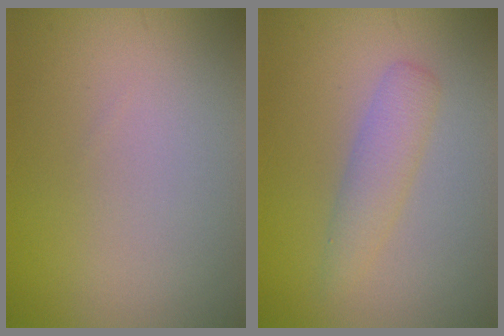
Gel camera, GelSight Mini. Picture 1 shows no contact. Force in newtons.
{"total": 2.4, "press": 2.4, "slide": 0.0}